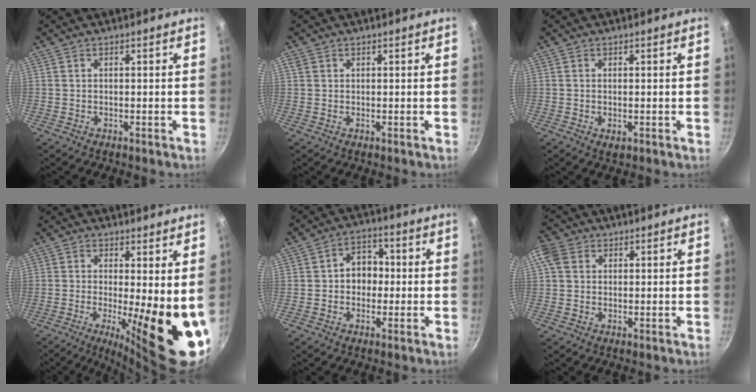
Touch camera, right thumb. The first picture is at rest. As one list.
[{"total": 1.2, "force": [0.4, 1.0, 0.4], "torque": [-0.010, 0.002, 0.005]}, {"total": 1.4, "force": [-0.2, 0.8, 1.1], "torque": [-0.018, -0.003, -0.002]}, {"total": 15.1, "force": [-0.8, 4.3, 14.4], "torque": [-0.179, -0.033, -0.007]}, {"total": 6.6, "force": [-0.2, 5.4, 3.8], "torque": [-0.007, 0.017, -0.009]}, {"total": 4.8, "force": [1.4, 4.0, 2.4], "torque": [-0.036, 0.004, 0.014]}]